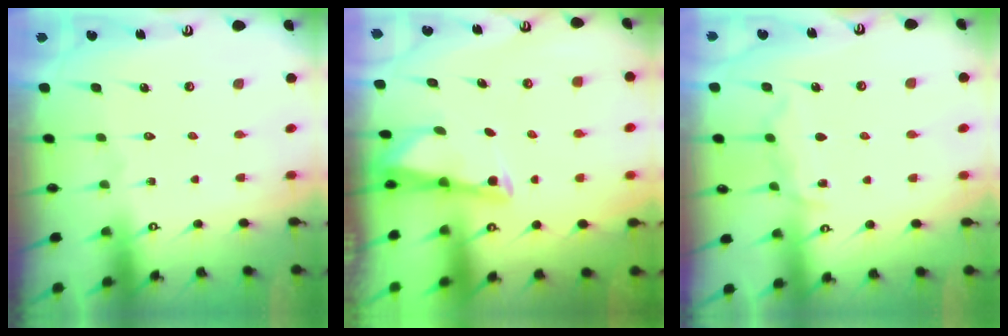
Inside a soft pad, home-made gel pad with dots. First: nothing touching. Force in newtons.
{"total": 3.1, "press": 3.1, "slide": 0.3}
{"total": 7.2, "press": 7.2, "slide": 0.8}